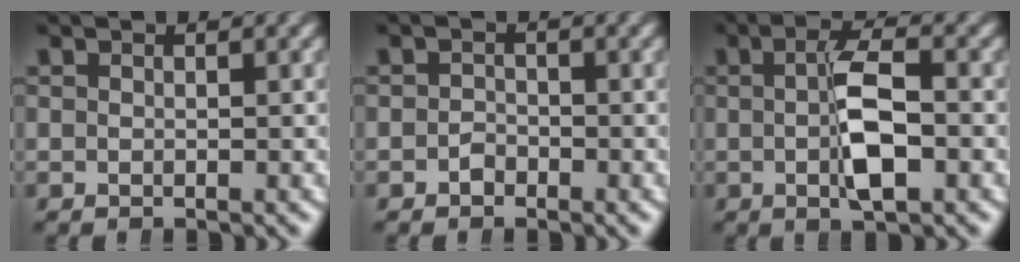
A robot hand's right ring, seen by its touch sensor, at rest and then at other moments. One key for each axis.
{"total": 1.0, "fx": -0.8, "fy": 0.4, "fz": -0.2, "tx": 0.002, "ty": -0.007, "tz": -0.014}
{"total": 4.1, "fx": -0.5, "fy": 0.7, "fz": 4.1, "tx": -0.072, "ty": -0.004, "tz": -0.006}